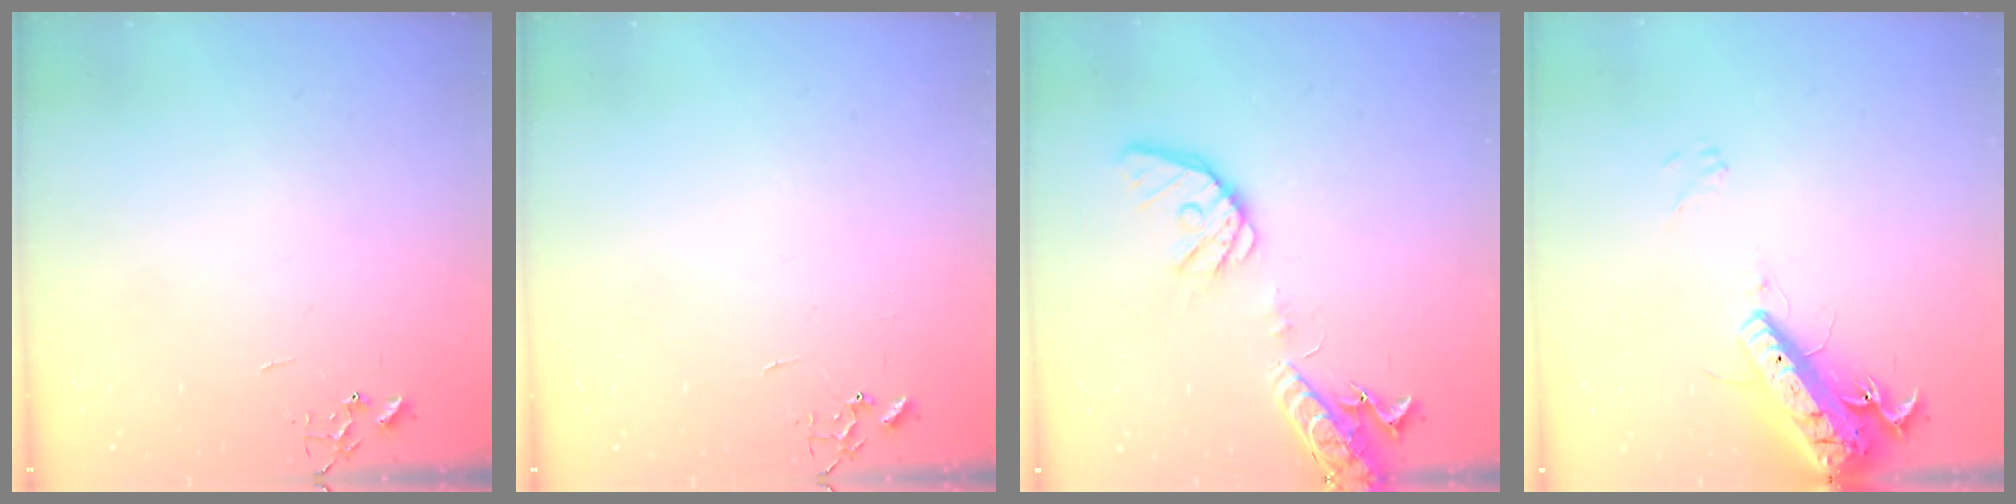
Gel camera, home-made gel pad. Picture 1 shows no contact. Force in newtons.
{"total": 0.0}
{"total": 16.0, "press": 15.8, "slide": 2.5}
{"total": 19.0, "press": 18.7, "slide": 3.7}